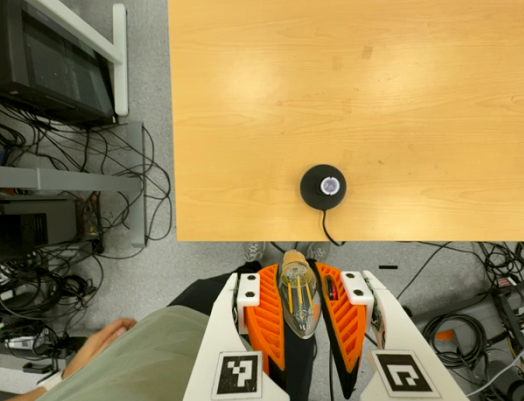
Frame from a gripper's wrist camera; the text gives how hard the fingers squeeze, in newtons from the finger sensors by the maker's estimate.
{"total": 18.5, "left": 18.9, "right": 18.2}